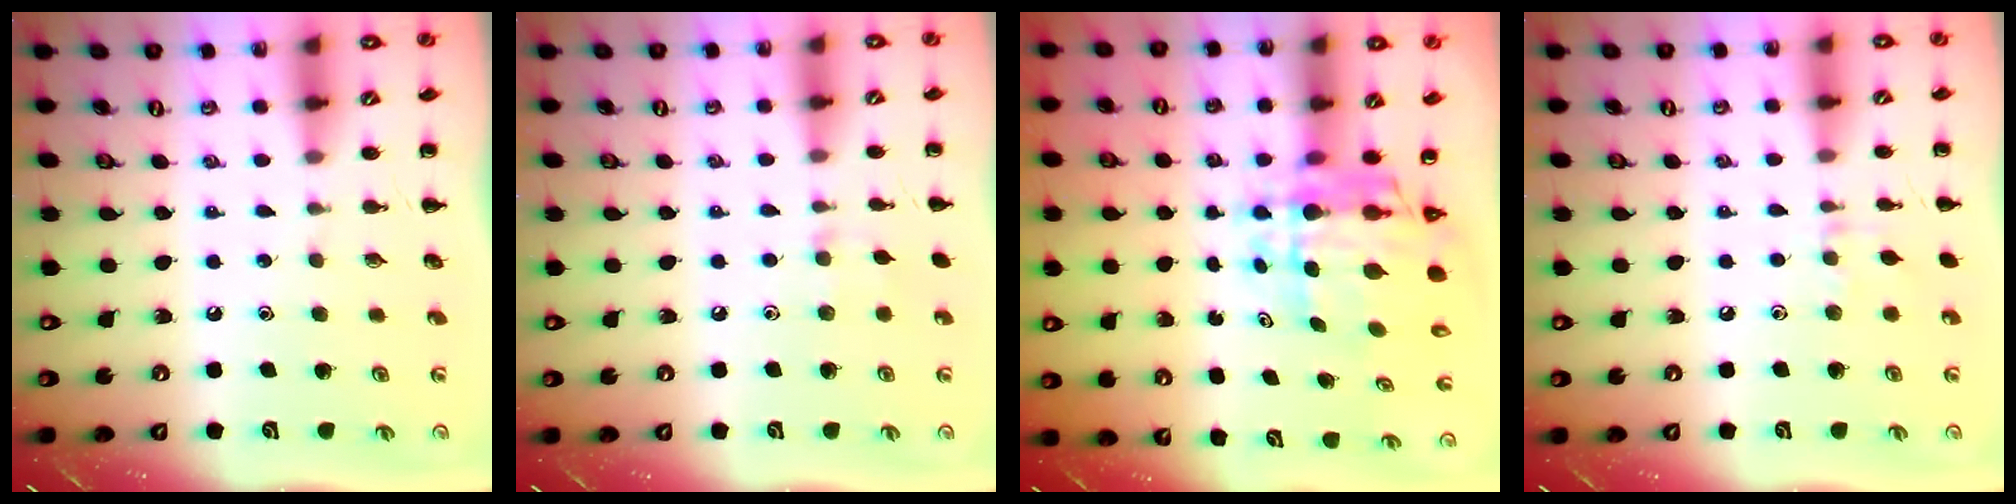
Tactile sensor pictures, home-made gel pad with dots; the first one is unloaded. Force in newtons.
{"total": 4.6, "press": 4.2, "slide": 1.9}
{"total": 8.4, "press": 8.0, "slide": 2.7}
{"total": 5.2, "press": 5.0, "slide": 1.3}